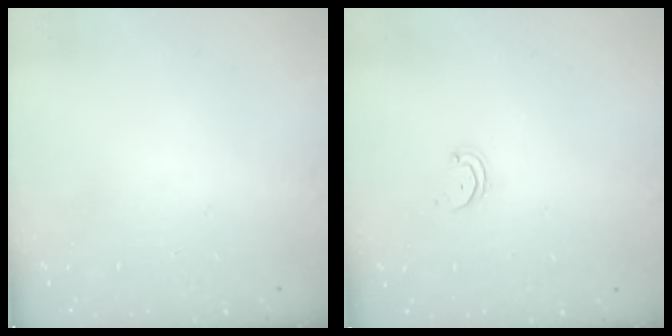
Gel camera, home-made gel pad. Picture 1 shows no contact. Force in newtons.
{"total": 1.8, "press": 1.7, "slide": 0.2}